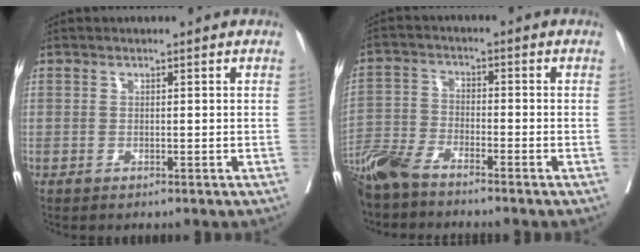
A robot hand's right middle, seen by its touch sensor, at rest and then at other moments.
{"total": 7.2, "force": [-6.2, 1.4, 3.3], "torque": [-0.073, -0.021, -0.128]}